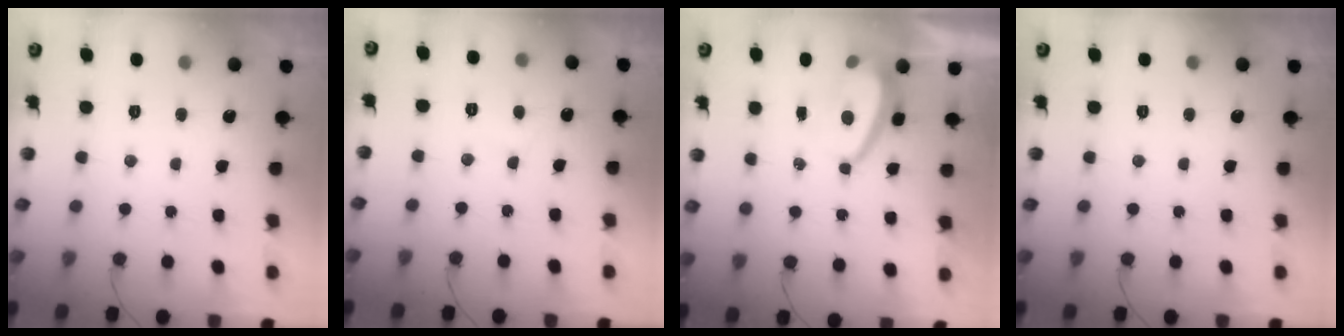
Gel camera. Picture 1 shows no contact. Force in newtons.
{"total": 2.8, "press": 2.8, "slide": 0.3}
{"total": 3.4, "press": 3.3, "slide": 0.8}
{"total": 0.0}